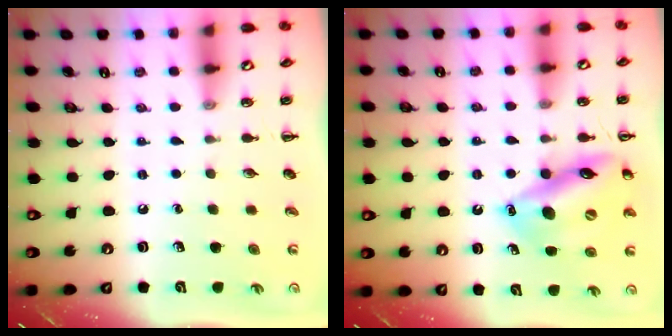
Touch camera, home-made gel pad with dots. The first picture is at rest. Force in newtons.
{"total": 16.1, "press": 15.9, "slide": 2.8}